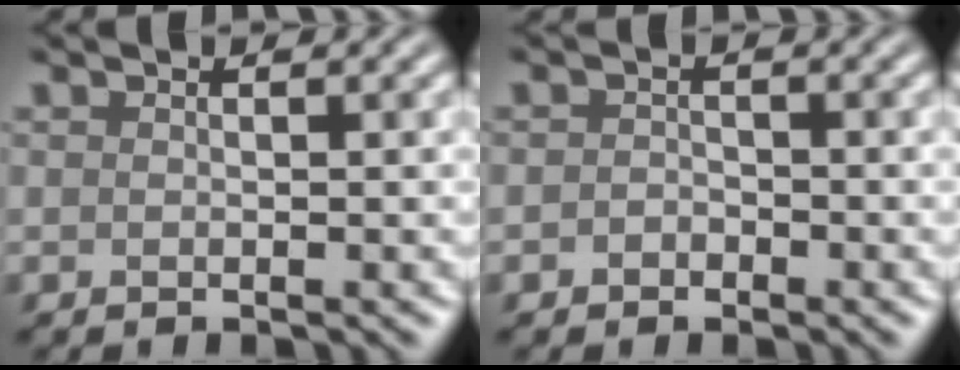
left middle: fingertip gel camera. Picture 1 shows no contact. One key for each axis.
{"total": 1.1, "fx": -0.6, "fy": 0.8, "fz": 0.4, "tx": -0.005, "ty": 0.000, "tz": -0.012}